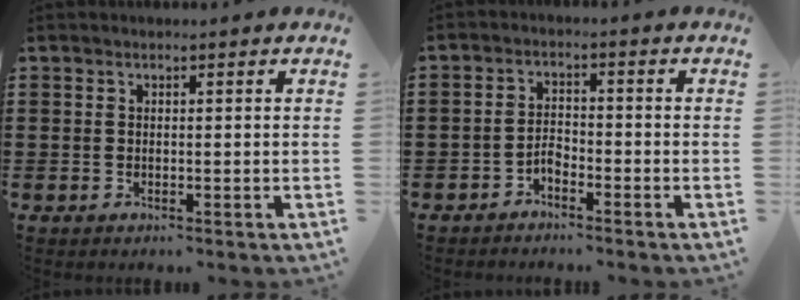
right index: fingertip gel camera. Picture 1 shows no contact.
{"total": 2.3, "force": [-1.9, 0.8, 0.8], "torque": [-0.022, 0.004, -0.040]}